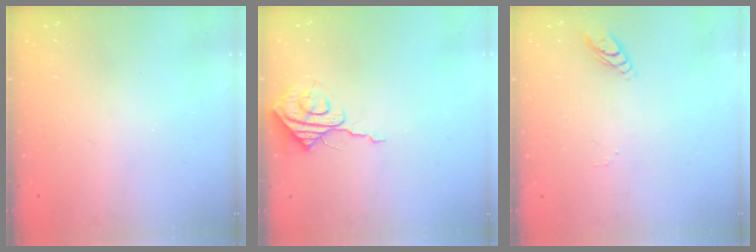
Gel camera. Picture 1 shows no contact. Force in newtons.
{"total": 8.7, "press": 8.7, "slide": 0.4}
{"total": 4.0, "press": 4.0, "slide": 0.4}